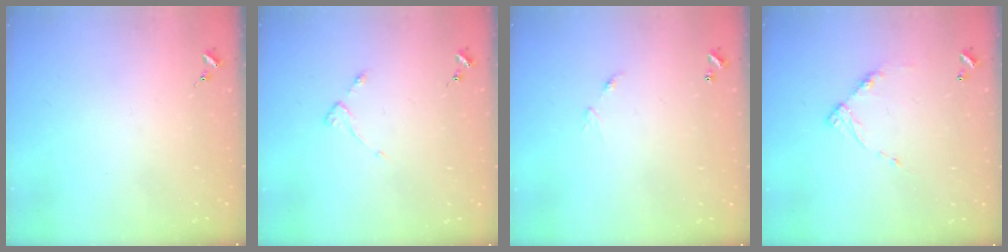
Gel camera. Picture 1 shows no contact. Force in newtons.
{"total": 2.8, "press": 2.7, "slide": 0.5}
{"total": 5.6, "press": 5.5, "slide": 0.6}
{"total": 8.8, "press": 8.8, "slide": 0.5}